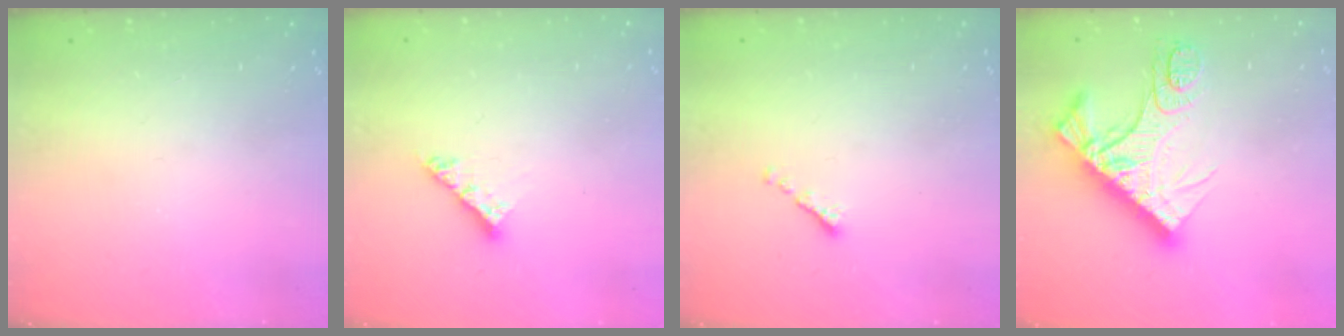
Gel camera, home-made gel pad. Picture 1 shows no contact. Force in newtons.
{"total": 5.3, "press": 5.3, "slide": 0.6}
{"total": 0.0}
{"total": 16.2, "press": 16.1, "slide": 1.6}